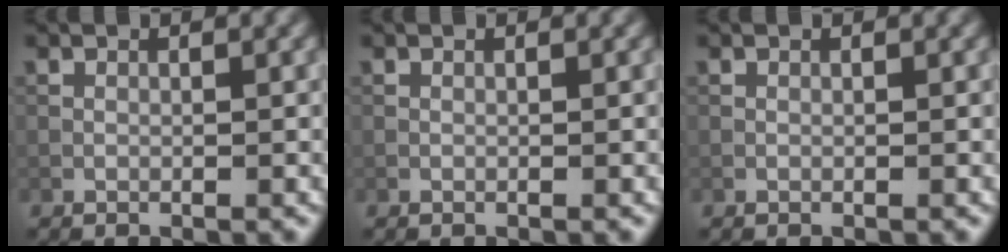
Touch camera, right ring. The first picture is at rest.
{"total": 0.0}
{"total": 0.0}